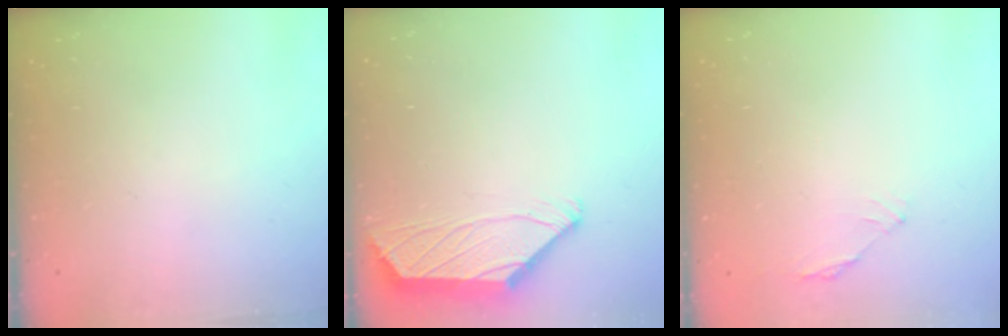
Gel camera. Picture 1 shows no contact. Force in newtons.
{"total": 1.8, "press": 1.6, "slide": 0.7}
{"total": 1.2, "press": 1.0, "slide": 0.5}